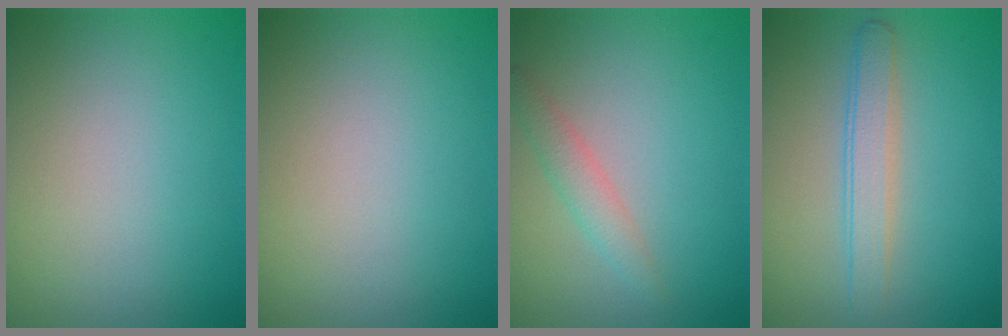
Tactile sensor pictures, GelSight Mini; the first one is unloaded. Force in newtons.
{"total": 0.0}
{"total": 2.7, "press": 2.7, "slide": 0.2}
{"total": 2.7, "press": 2.7, "slide": 0.1}